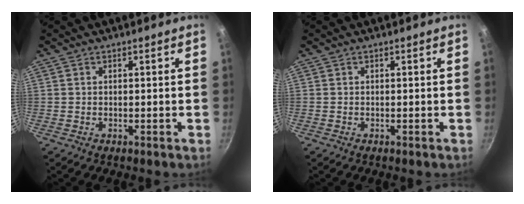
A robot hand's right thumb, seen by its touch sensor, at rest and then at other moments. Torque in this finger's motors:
{"motor_torque": [0.58, -0.22, 0.32, -0.06, 0.01]}